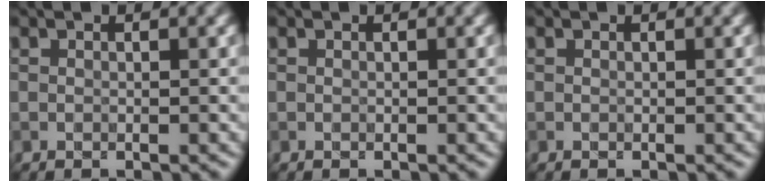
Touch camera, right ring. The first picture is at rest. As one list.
[{"total": 0.0}, {"total": 0.0}]